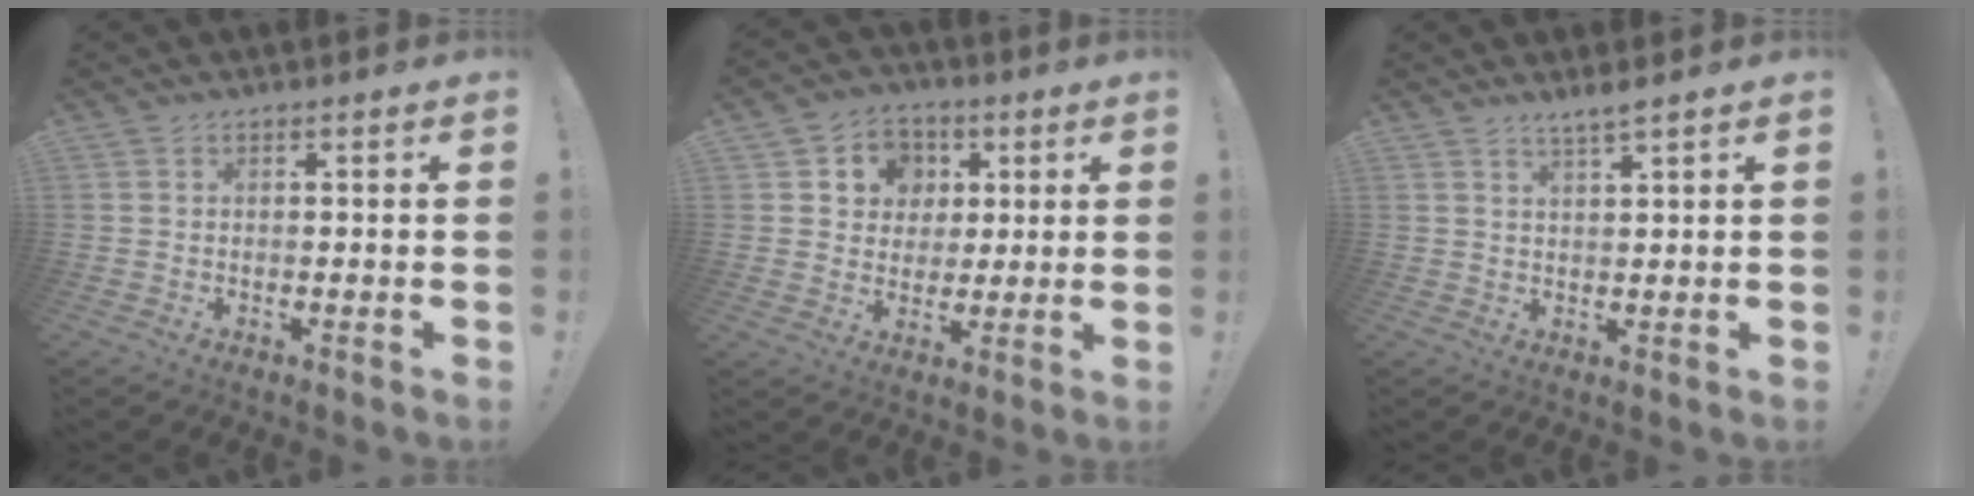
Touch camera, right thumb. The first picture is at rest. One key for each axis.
{"total": 8.8, "fx": 2.2, "fy": 8.2, "fz": 2.2, "tx": -0.033, "ty": -0.011, "tz": 0.048}
{"total": 3.0, "fx": 2.4, "fy": -0.3, "fz": 1.9, "tx": -0.038, "ty": -0.012, "tz": 0.040}